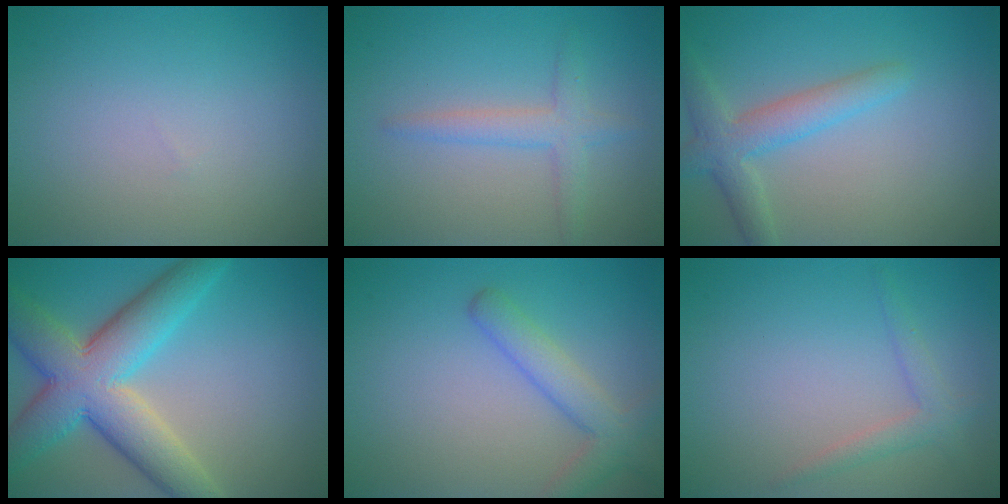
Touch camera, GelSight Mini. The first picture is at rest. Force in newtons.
{"total": 2.4, "press": 2.4, "slide": 0.1}
{"total": 3.6, "press": 3.6, "slide": 0.0}
{"total": 9.4, "press": 9.3, "slide": 0.2}
{"total": 3.5, "press": 3.5, "slide": 0.2}
{"total": 1.8, "press": 1.8, "slide": 0.1}